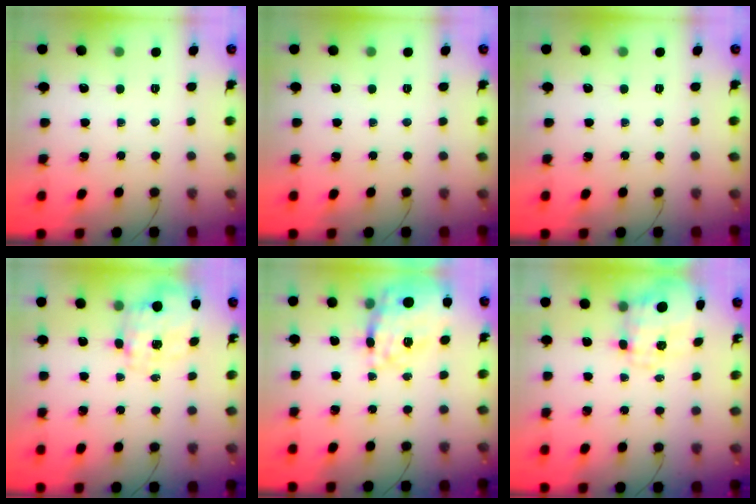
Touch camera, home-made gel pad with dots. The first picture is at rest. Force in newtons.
{"total": 0.0}
{"total": 0.0}
{"total": 2.7, "press": 2.6, "slide": 1.0}
{"total": 23.1, "press": 22.6, "slide": 4.7}
{"total": 3.4, "press": 3.2, "slide": 1.2}